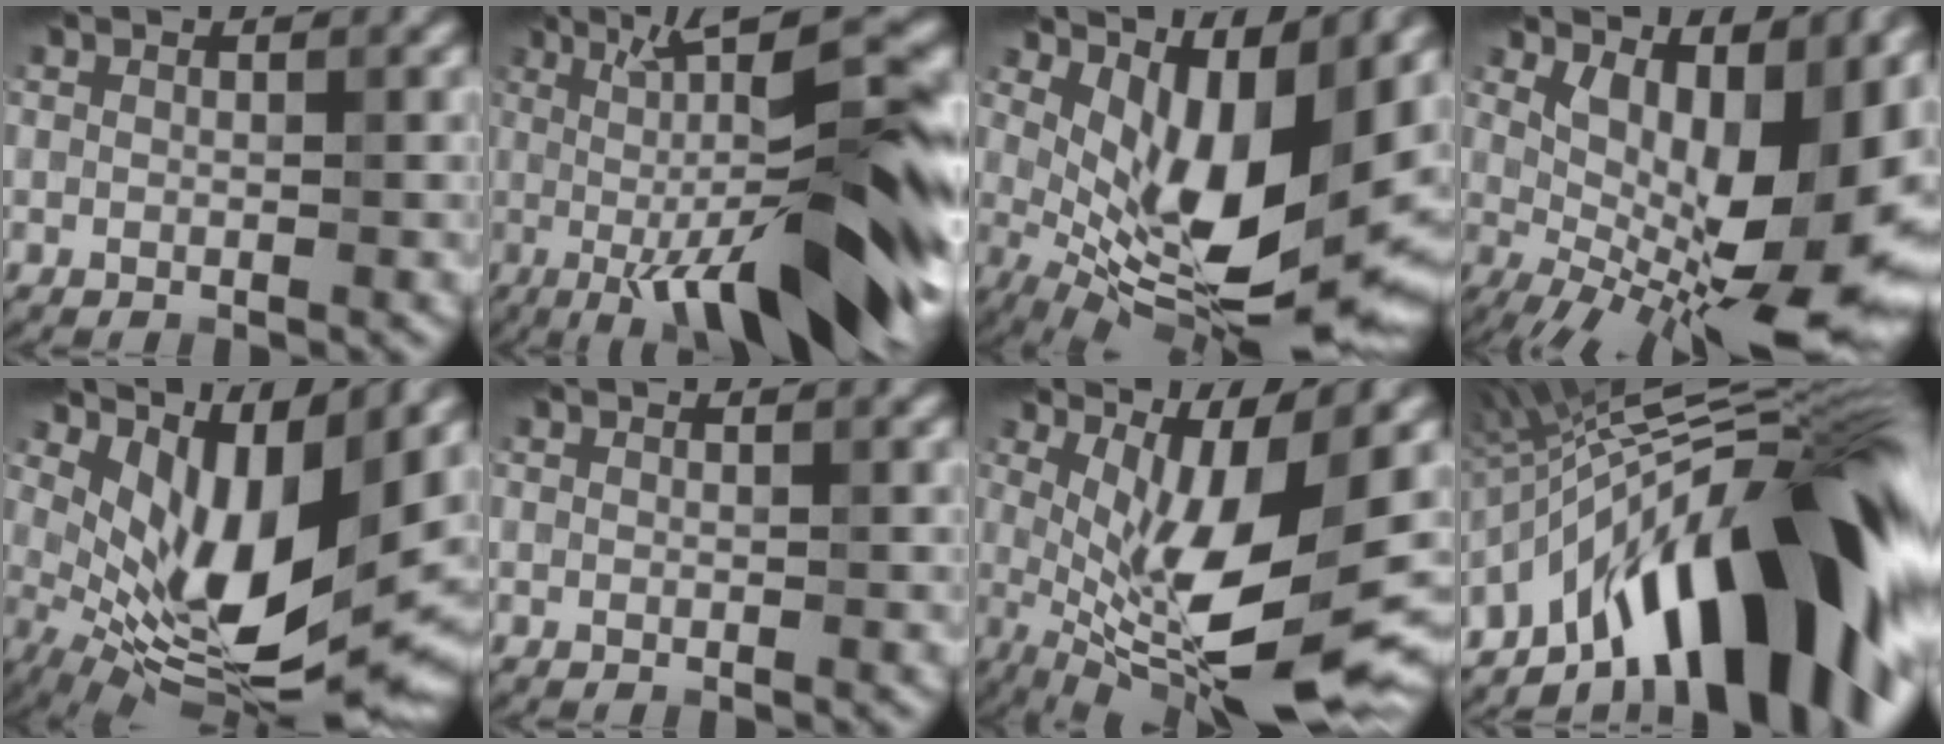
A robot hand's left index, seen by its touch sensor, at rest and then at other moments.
{"total": 14.7, "force": [-1.4, 2.8, 14.4], "torque": [-0.189, 0.025, -0.019]}
{"total": 13.2, "force": [1.3, 6.1, 11.7], "torque": [-0.170, -0.023, 0.041]}
{"total": 15.6, "force": [0.8, 6.3, 14.3], "torque": [-0.167, 0.003, 0.030]}
{"total": 12.4, "force": [1.9, 5.6, 10.9], "torque": [-0.180, -0.019, 0.051]}
{"total": 0.0}
{"total": 12.6, "force": [-0.7, 3.5, 12.1], "torque": [-0.202, -0.017, 0.004]}
{"total": 18.6, "force": [-7.7, 6.9, 15.5], "torque": [-0.225, 0.045, -0.150]}